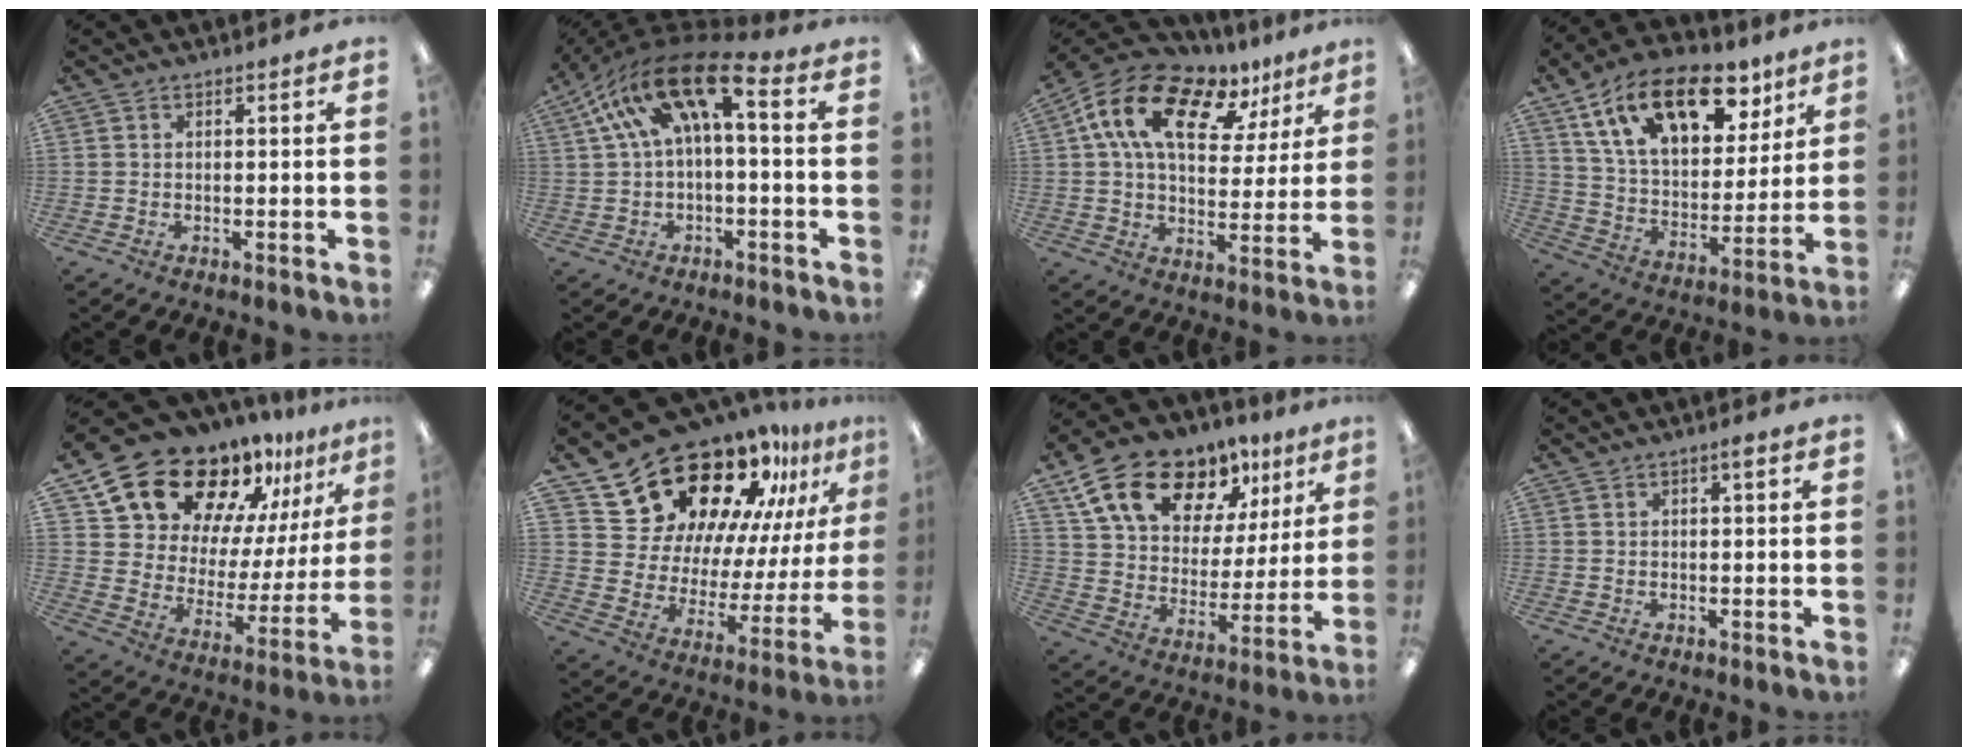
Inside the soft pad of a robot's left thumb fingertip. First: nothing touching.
{"total": 16.6, "force": [5.2, 7.2, 14.0], "torque": [-0.260, -0.011, 0.085]}
{"total": 17.6, "force": [9.1, 9.9, 11.3], "torque": [-0.211, -0.031, 0.161]}
{"total": 21.5, "force": [12.3, 11.4, 13.4], "torque": [-0.230, -0.048, 0.216]}
{"total": 19.0, "force": [16.2, 8.0, 5.9], "torque": [-0.135, -0.124, 0.290]}
{"total": 23.0, "force": [18.5, 11.3, 7.9], "torque": [-0.119, -0.138, 0.336]}
{"total": 18.4, "force": [11.8, 10.9, 8.9], "torque": [-0.156, -0.060, 0.213]}
{"total": 1.4, "force": [0.6, 0.5, 1.1], "torque": [-0.015, 0.001, 0.008]}